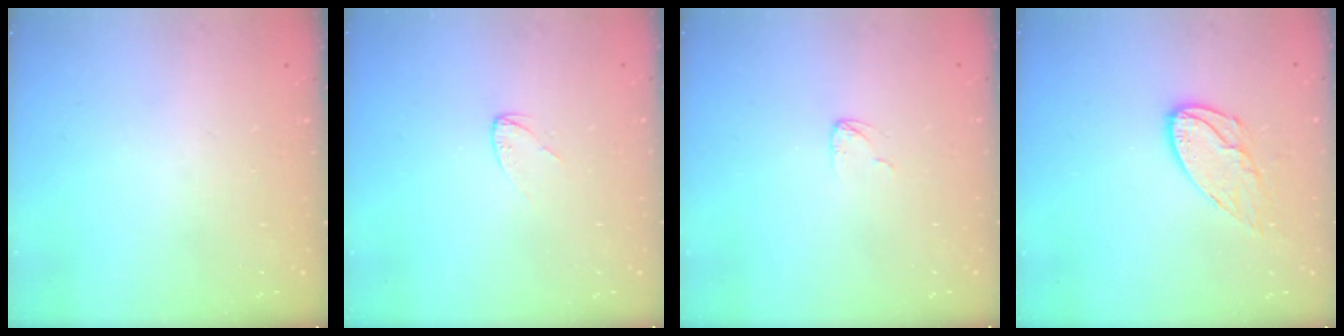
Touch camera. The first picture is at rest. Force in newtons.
{"total": 2.5, "press": 2.5, "slide": 0.2}
{"total": 3.0, "press": 2.9, "slide": 0.3}
{"total": 9.9, "press": 9.9, "slide": 0.7}